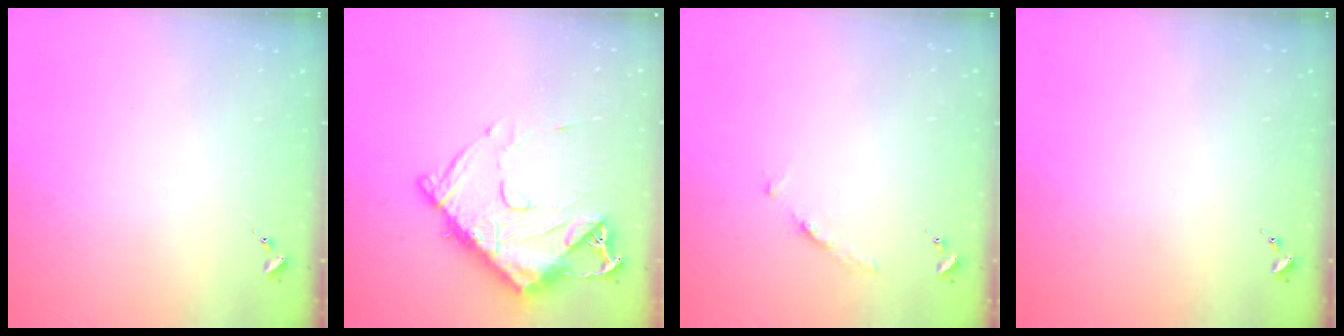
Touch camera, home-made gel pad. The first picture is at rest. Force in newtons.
{"total": 14.4, "press": 14.3, "slide": 1.4}
{"total": 3.5, "press": 3.5, "slide": 0.5}
{"total": 0.0}